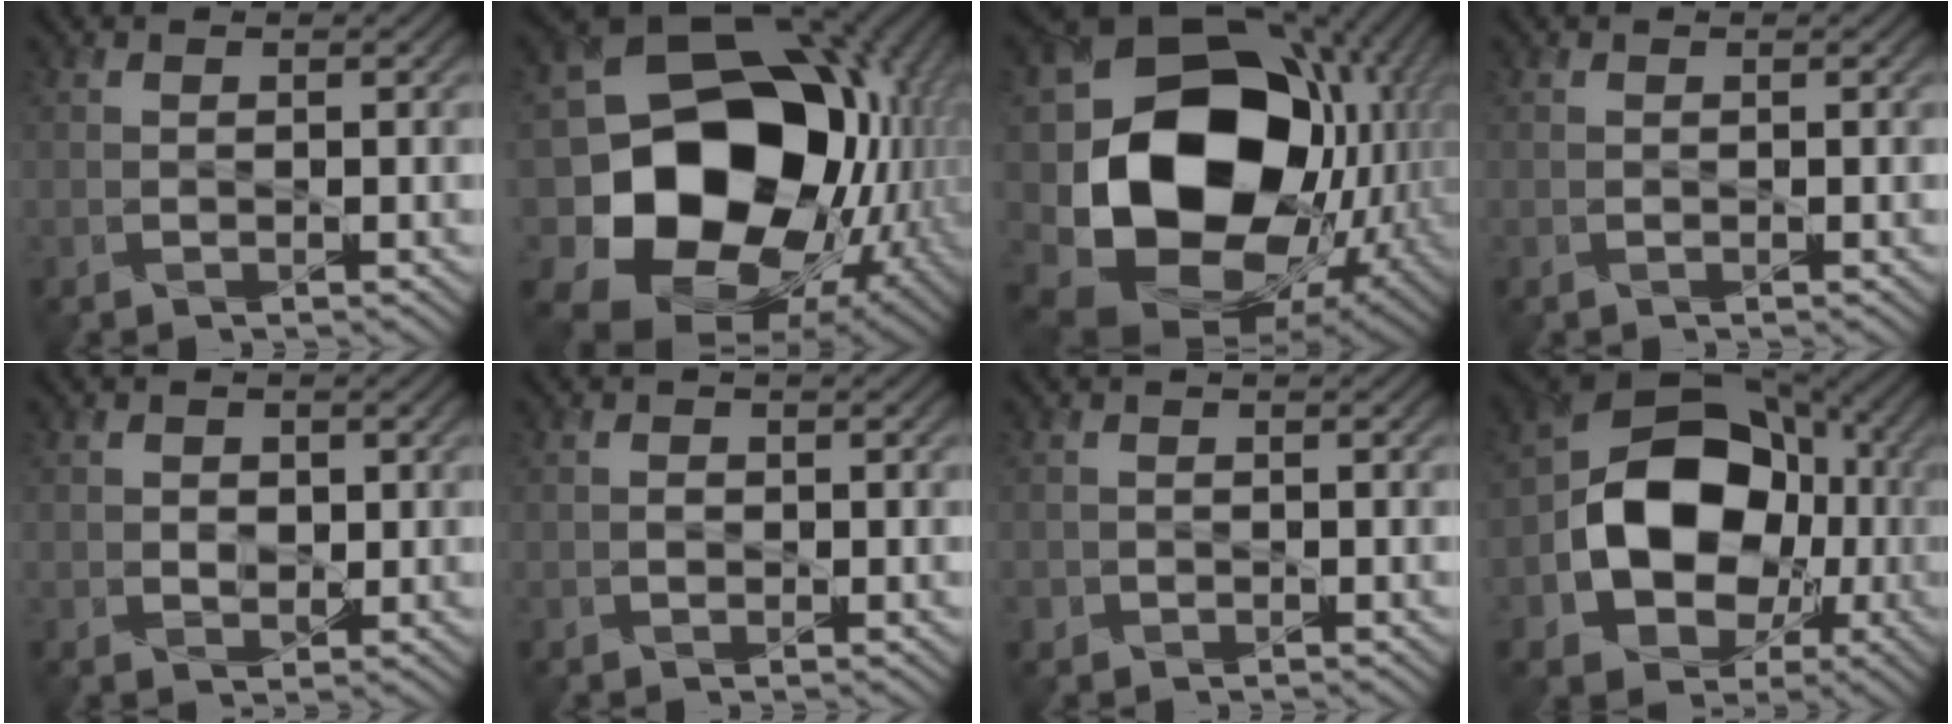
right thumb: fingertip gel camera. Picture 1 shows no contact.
{"total": 20.4, "force": [-2.5, 16.3, 12.0], "torque": [-0.268, -0.051, -0.014]}
{"total": 19.3, "force": [-1.8, 15.3, 11.6], "torque": [-0.235, -0.056, -0.007]}
{"total": 0.0}
{"total": 2.0, "force": [0.2, 1.7, 0.9], "torque": [-0.026, -0.007, 0.000]}
{"total": 0.7, "force": [-0.3, 0.6, 0.4], "torque": [-0.006, -0.004, -0.006]}
{"total": 0.7, "force": [-0.4, 0.6, -0.1], "torque": [0.005, -0.008, -0.007]}
{"total": 14.5, "force": [-2.1, 11.0, 9.2], "torque": [-0.154, -0.006, -0.048]}